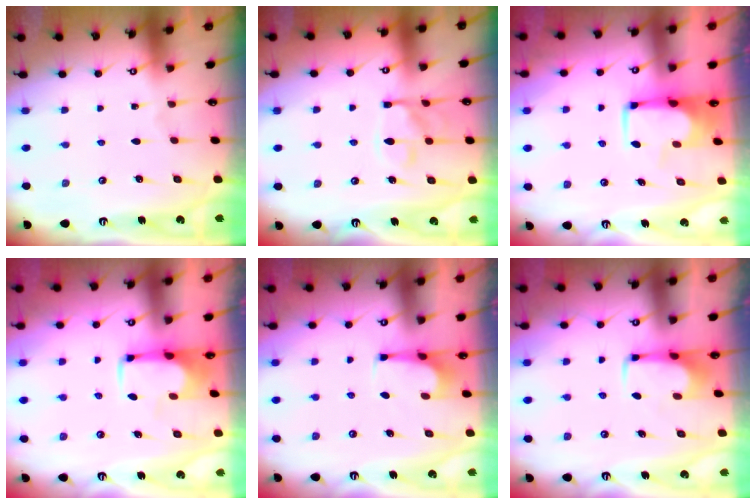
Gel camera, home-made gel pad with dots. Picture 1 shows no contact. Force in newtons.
{"total": 12.9, "press": 12.8, "slide": 1.4}
{"total": 2.2, "press": 2.2, "slide": 0.2}
{"total": 1.4, "press": 1.3, "slide": 0.5}
{"total": 0.7, "press": 0.7, "slide": 0.3}
{"total": 1.5, "press": 1.5, "slide": 0.4}